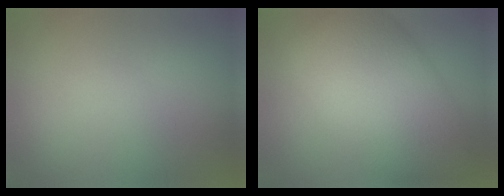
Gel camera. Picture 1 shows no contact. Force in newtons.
{"total": 12.1, "press": 12.1, "slide": 0.4}